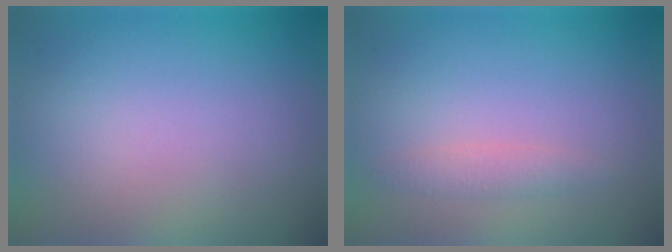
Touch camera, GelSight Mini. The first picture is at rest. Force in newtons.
{"total": 1.3, "press": 1.3, "slide": 0.0}